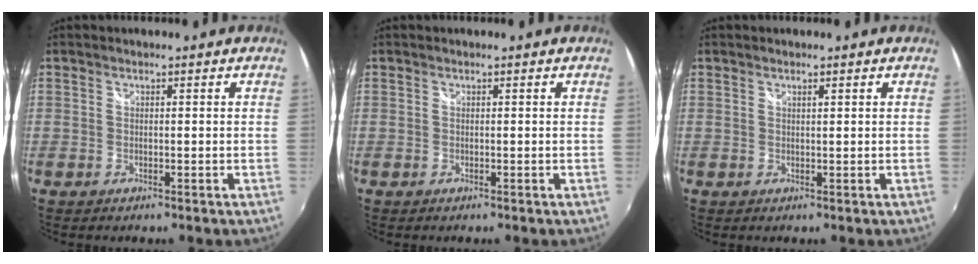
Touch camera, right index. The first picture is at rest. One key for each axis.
{"total": 0.0}
{"total": 0.7, "fx": 0.5, "fy": 0.0, "fz": 0.5, "tx": -0.007, "ty": 0.002, "tz": 0.009}